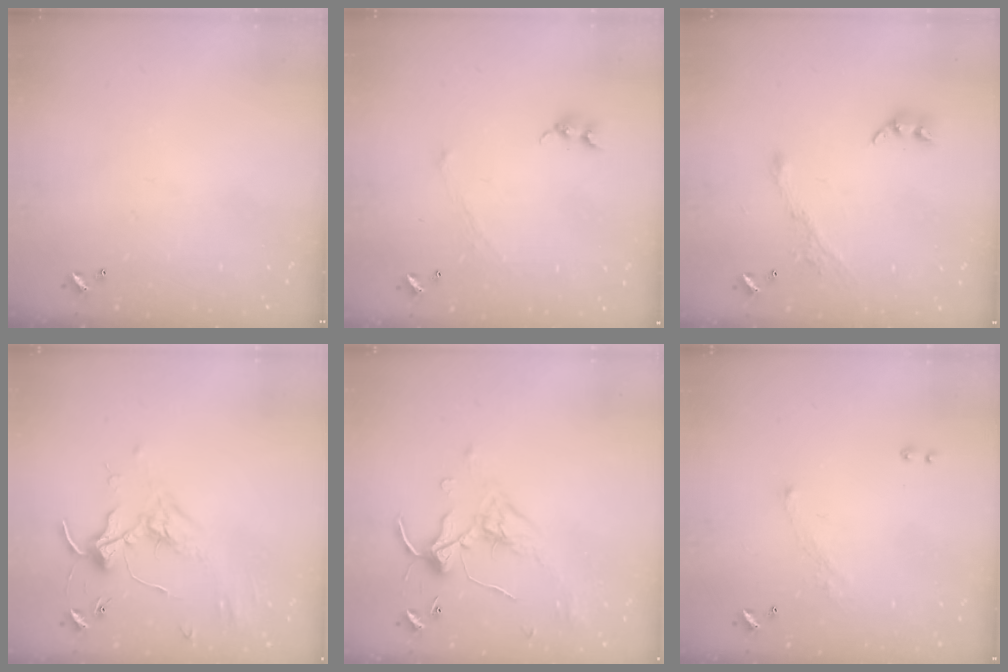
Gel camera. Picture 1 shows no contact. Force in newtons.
{"total": 0.8, "press": 0.7, "slide": 0.5}
{"total": 6.9, "press": 6.9, "slide": 0.7}
{"total": 1.8, "press": 1.8, "slide": 0.4}
{"total": 1.2, "press": 0.9, "slide": 0.9}
{"total": 3.5, "press": 3.4, "slide": 0.8}